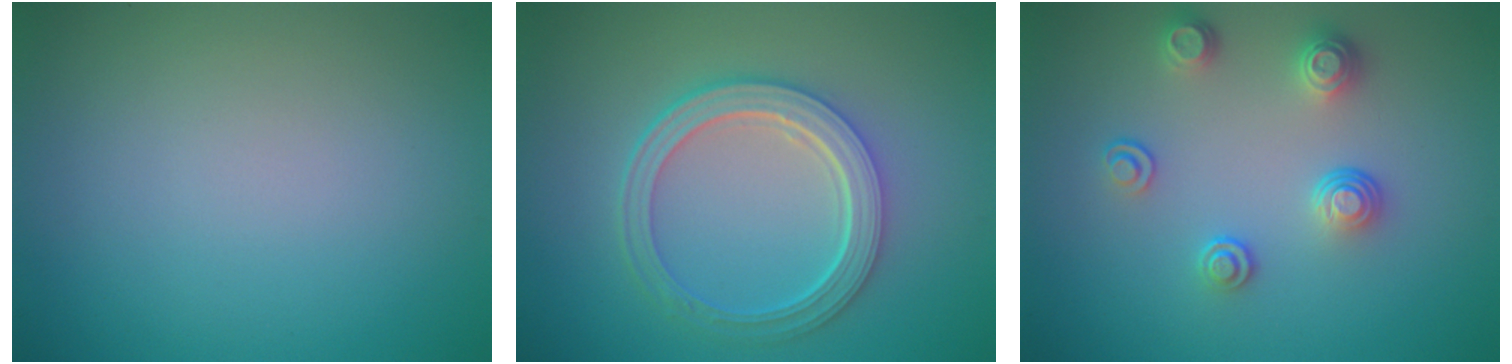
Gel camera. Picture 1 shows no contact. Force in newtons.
{"total": 5.2, "press": 3.9, "slide": 3.4}
{"total": 2.9, "press": 2.6, "slide": 1.4}